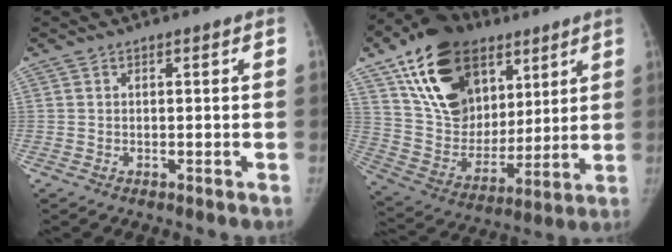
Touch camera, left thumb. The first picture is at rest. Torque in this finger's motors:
{"motor_torque": [2.13, 2.13, 1.52, -1.25, 0.30]}